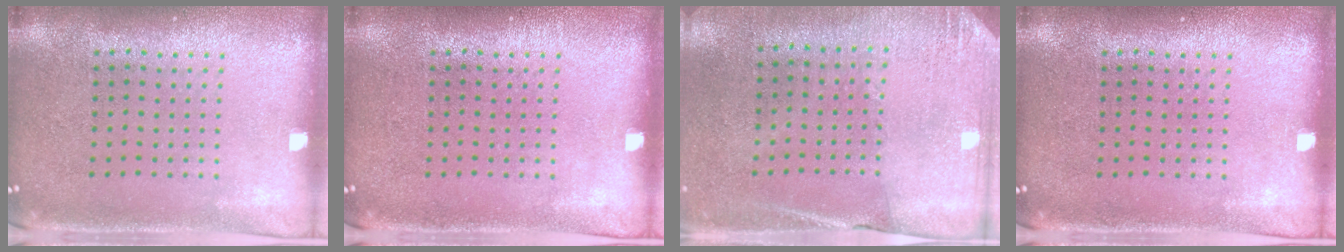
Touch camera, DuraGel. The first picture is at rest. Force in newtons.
{"total": 0.0}
{"total": 2.6, "press": 2.3, "slide": 1.3}
{"total": 0.0}